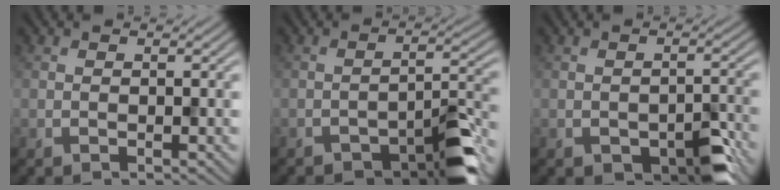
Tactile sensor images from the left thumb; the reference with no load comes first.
{"total": 6.5, "force": [-4.4, 2.0, 4.3], "torque": [-0.053, 0.008, -0.067]}
{"total": 4.7, "force": [-2.3, 2.3, 3.4], "torque": [-0.047, -0.003, -0.027]}